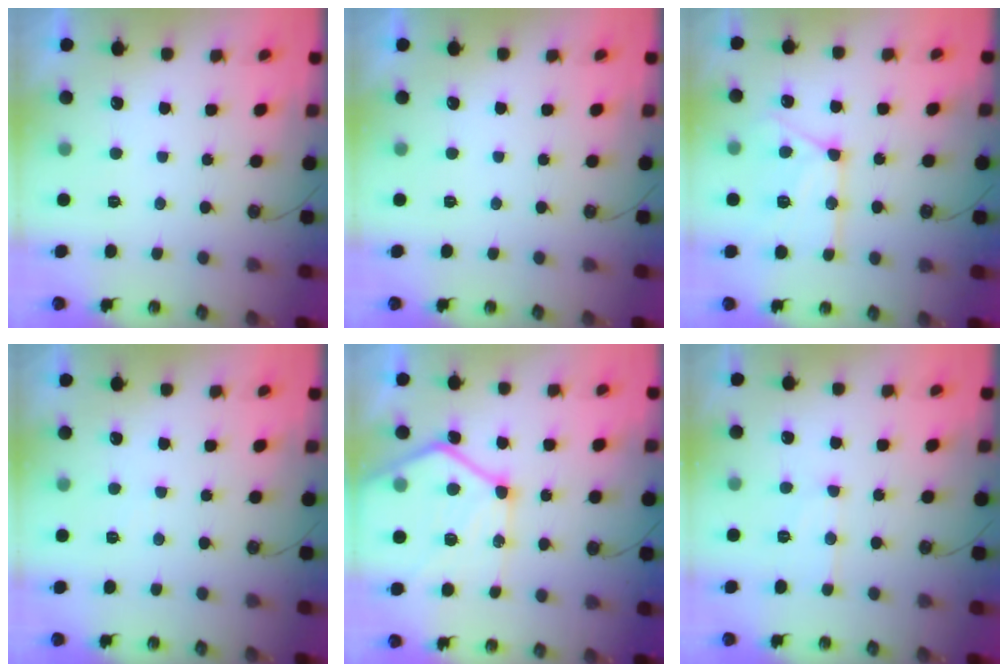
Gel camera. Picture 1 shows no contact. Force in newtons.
{"total": 0.0}
{"total": 14.9, "press": 14.8, "slide": 1.5}
{"total": 3.5, "press": 3.4, "slide": 0.6}
{"total": 20.3, "press": 20.3, "slide": 1.7}
{"total": 7.5, "press": 7.5, "slide": 0.6}